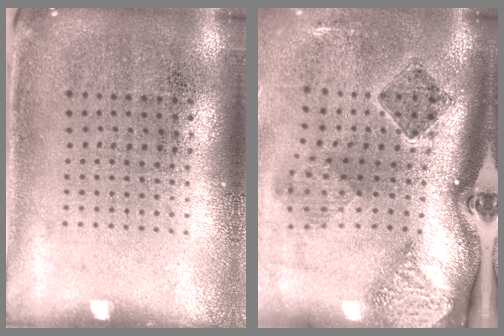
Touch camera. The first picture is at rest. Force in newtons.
{"total": 2.8, "press": 1.9, "slide": 2.1}